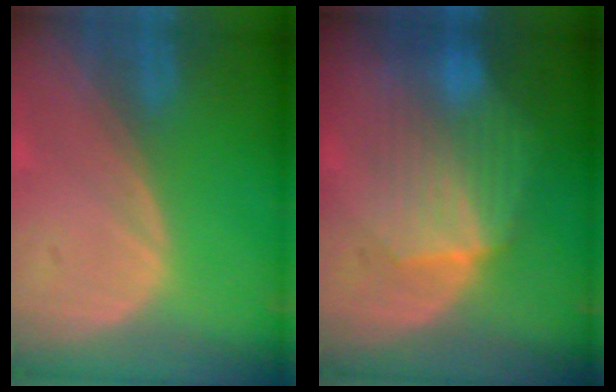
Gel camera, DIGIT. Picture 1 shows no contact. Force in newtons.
{"total": 7.7, "press": 7.6, "slide": 0.7}